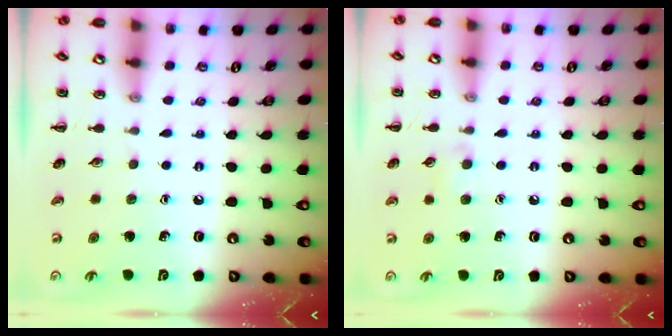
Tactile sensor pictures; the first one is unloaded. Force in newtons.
{"total": 3.9, "press": 3.6, "slide": 1.5}